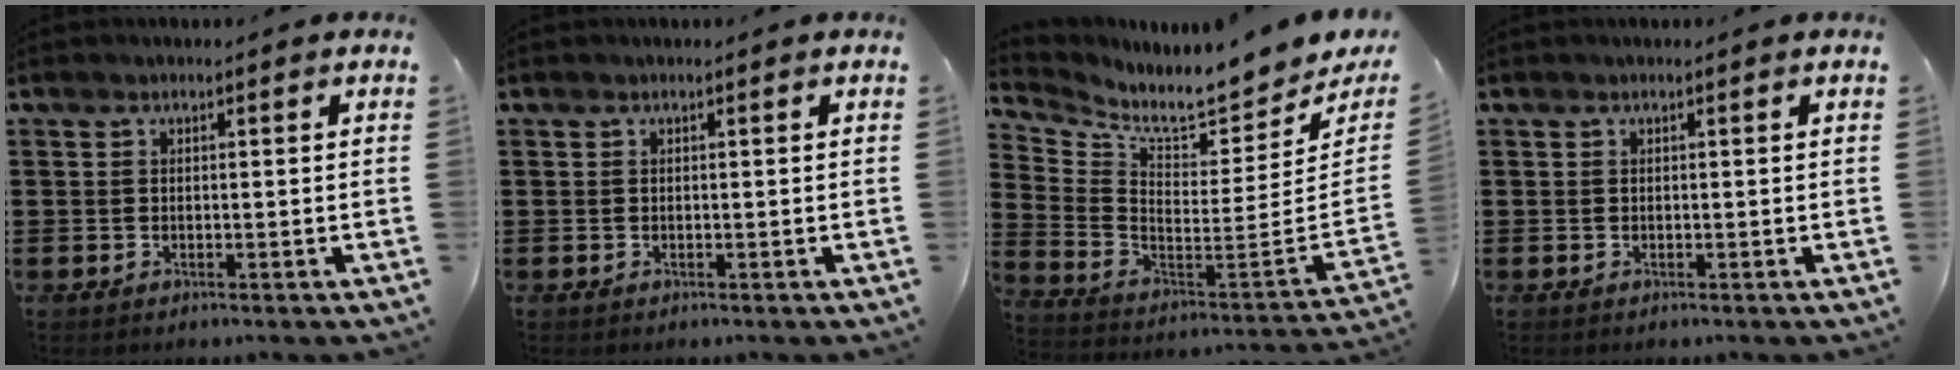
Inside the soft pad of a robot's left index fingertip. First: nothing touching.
{"total": 0.0}
{"total": 6.3, "force": [6.0, -0.1, 2.1], "torque": [-0.069, -0.075, 0.097]}
{"total": 0.0}